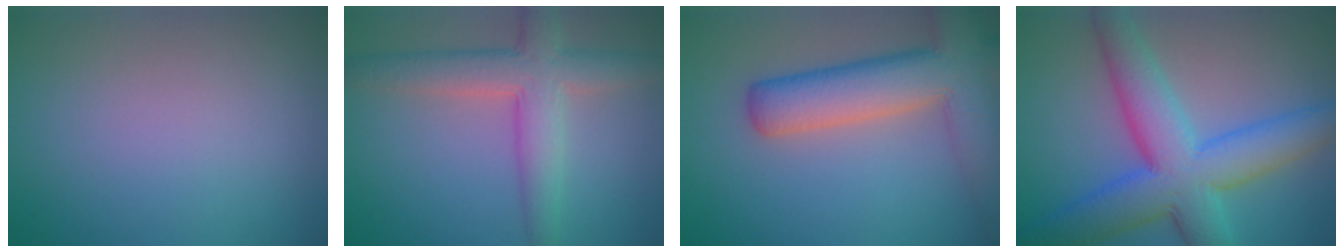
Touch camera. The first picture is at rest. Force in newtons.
{"total": 6.1, "press": 6.1, "slide": 0.3}
{"total": 9.6, "press": 9.6, "slide": 0.6}
{"total": 9.7, "press": 9.7, "slide": 0.2}